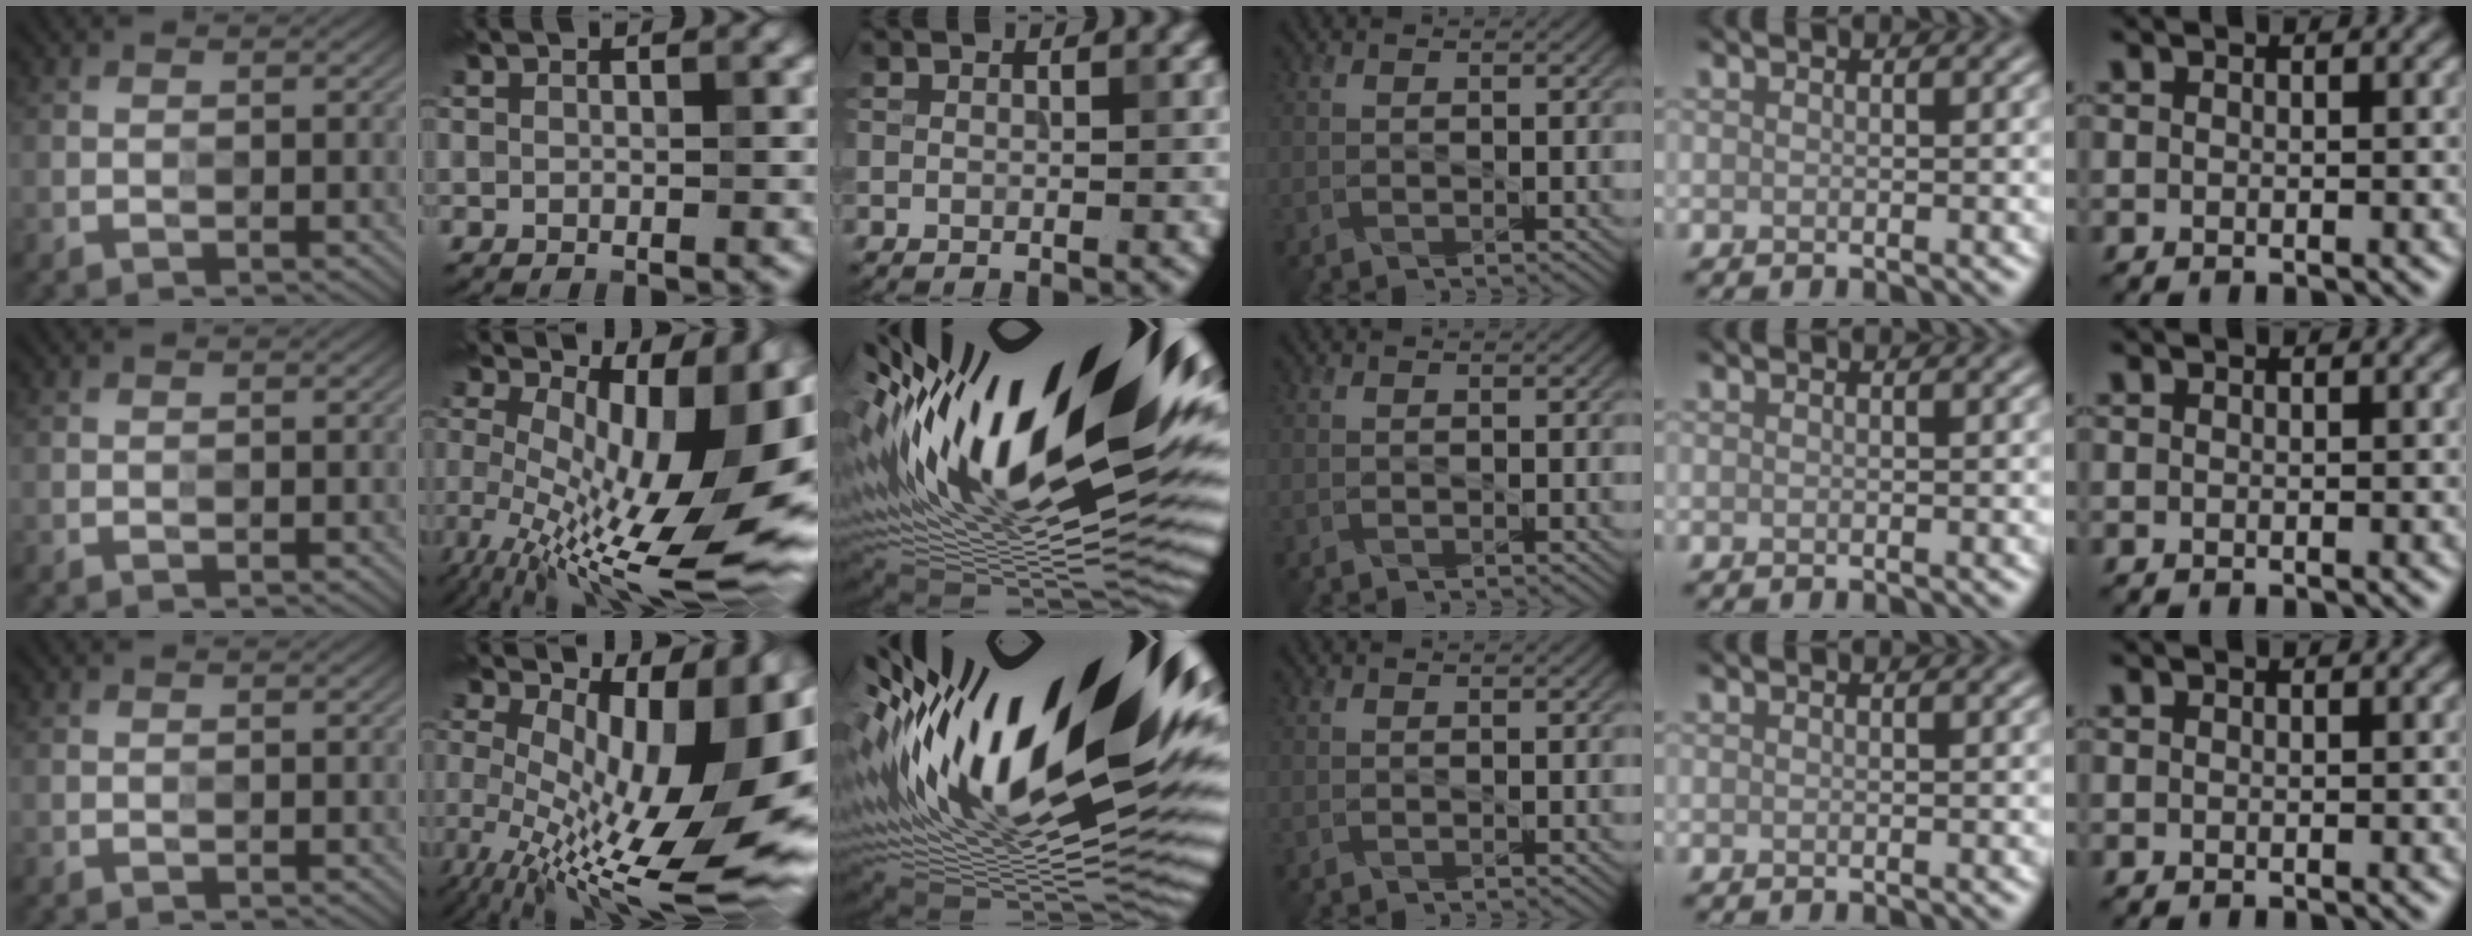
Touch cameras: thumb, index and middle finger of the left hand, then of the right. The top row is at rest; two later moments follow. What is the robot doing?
{"motion": "press", "object": "grip strengthener"}